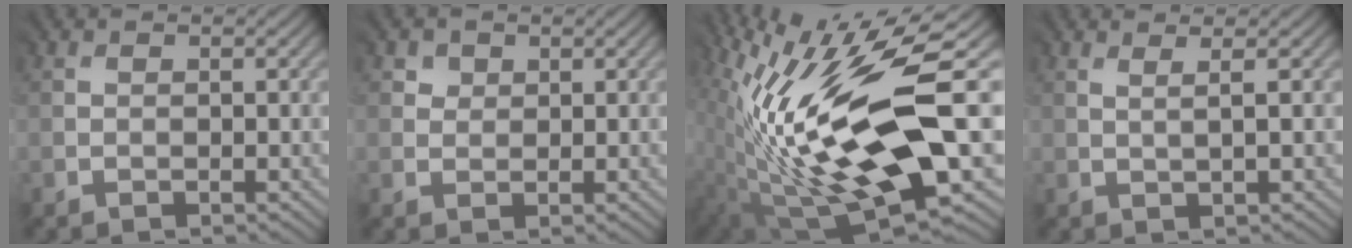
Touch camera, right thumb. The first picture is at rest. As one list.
[{"total": 1.5, "force": [0.9, 1.1, -0.4], "torque": [0.010, -0.003, 0.017]}, {"total": 18.4, "force": [0.9, 6.2, 17.3], "torque": [-0.336, 0.007, 0.022]}, {"total": 1.2, "force": [0.6, -0.2, 1.0], "torque": [-0.003, 0.002, 0.003]}]